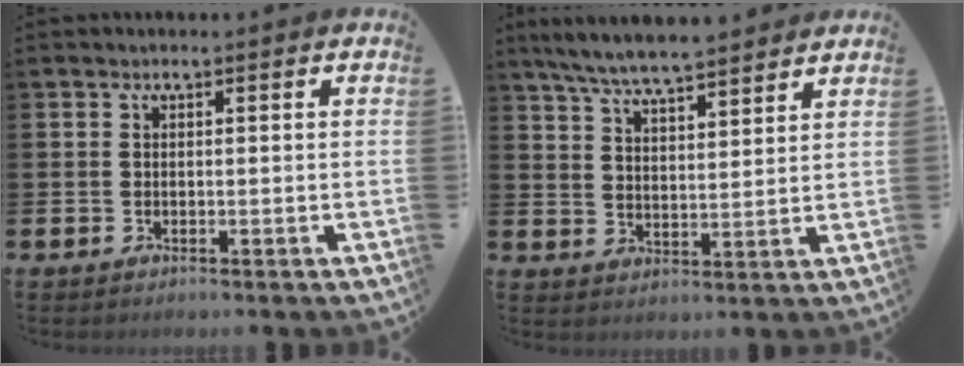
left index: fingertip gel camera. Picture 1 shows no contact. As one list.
[{"total": 6.9, "force": [6.6, 0.5, 2.0], "torque": [-0.065, -0.030, 0.120]}]